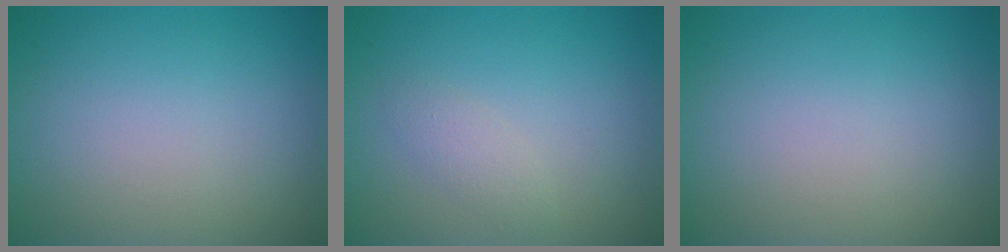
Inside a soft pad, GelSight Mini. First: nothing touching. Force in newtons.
{"total": 1.3, "press": 1.3, "slide": 0.1}
{"total": 0.0}